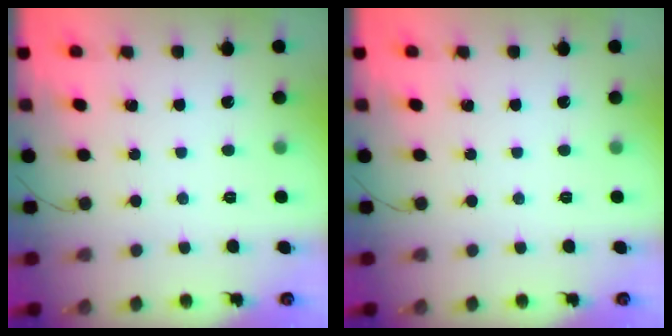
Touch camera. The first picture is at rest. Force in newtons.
{"total": 0.0}